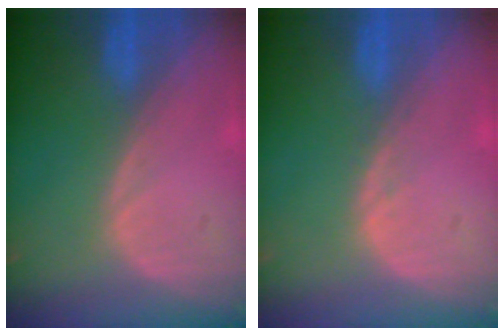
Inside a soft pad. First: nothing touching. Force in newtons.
{"total": 0.6, "press": 0.6, "slide": 0.1}